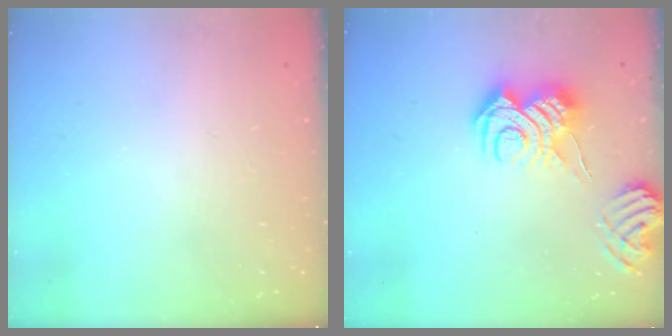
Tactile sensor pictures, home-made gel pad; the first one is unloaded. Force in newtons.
{"total": 10.7, "press": 10.6, "slide": 1.2}